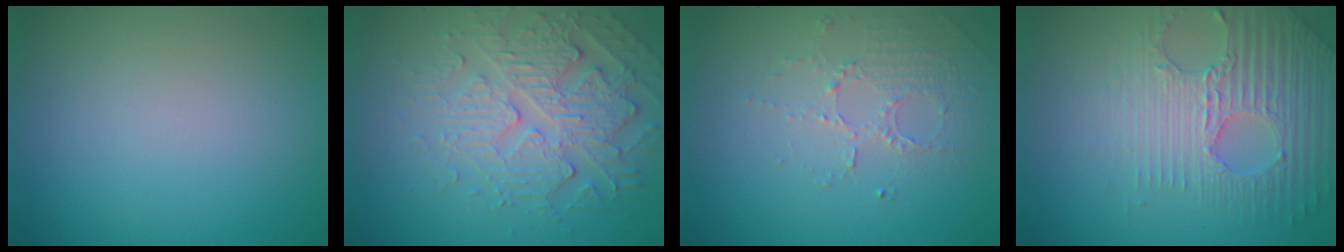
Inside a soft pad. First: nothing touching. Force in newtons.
{"total": 4.7, "press": 4.1, "slide": 2.3}
{"total": 1.7, "press": 1.2, "slide": 1.2}
{"total": 4.7, "press": 4.2, "slide": 1.9}